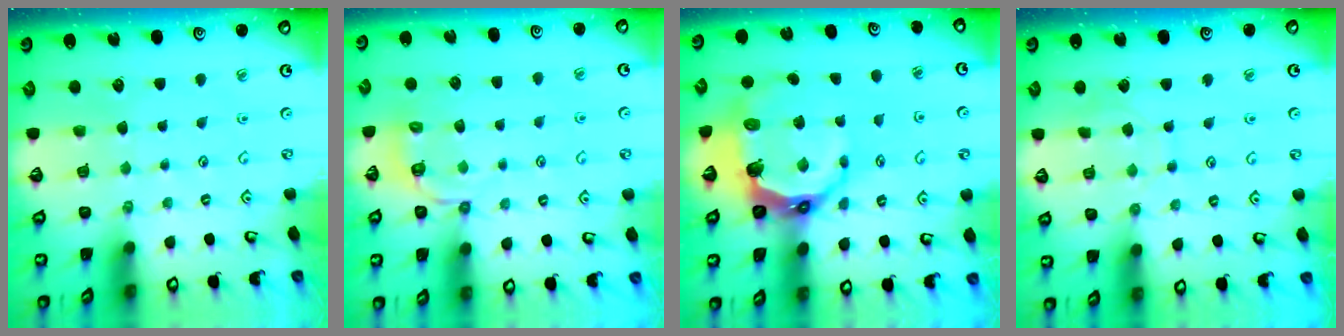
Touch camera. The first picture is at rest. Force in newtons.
{"total": 3.9, "press": 3.5, "slide": 1.7}
{"total": 11.7, "press": 10.6, "slide": 4.9}
{"total": 7.2, "press": 7.2, "slide": 0.6}